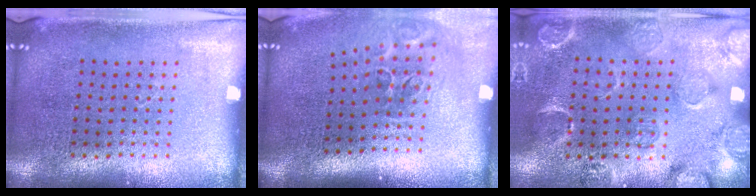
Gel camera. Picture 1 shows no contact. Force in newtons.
{"total": 1.9, "press": 1.1, "slide": 1.5}
{"total": 2.8, "press": 1.9, "slide": 2.1}